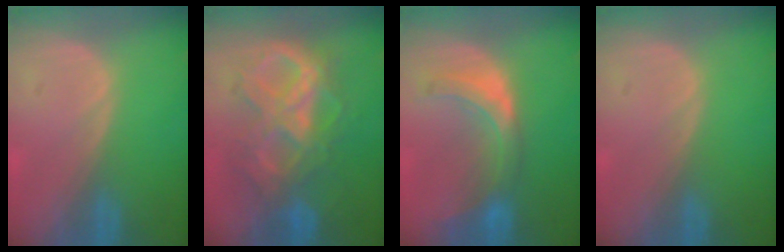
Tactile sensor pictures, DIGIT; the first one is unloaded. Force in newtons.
{"total": 10.5, "press": 10.4, "slide": 1.3}
{"total": 7.1, "press": 6.7, "slide": 2.2}
{"total": 0.0}